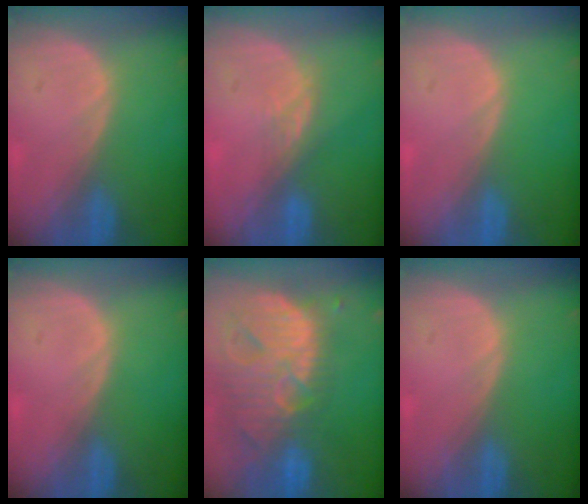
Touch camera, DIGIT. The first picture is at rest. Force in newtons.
{"total": 2.5, "press": 2.1, "slide": 1.4}
{"total": 0.0}
{"total": 0.0}
{"total": 13.8, "press": 11.6, "slide": 7.4}
{"total": 0.0}